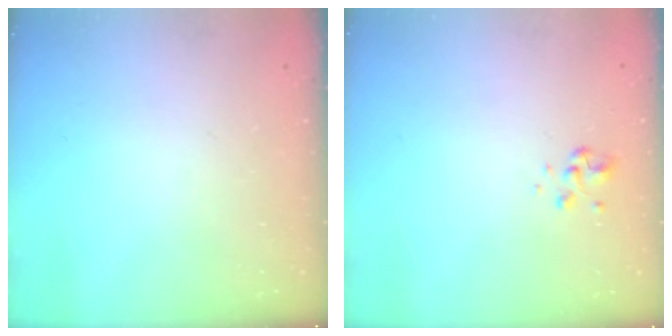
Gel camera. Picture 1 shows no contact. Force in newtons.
{"total": 2.9, "press": 2.8, "slide": 0.9}